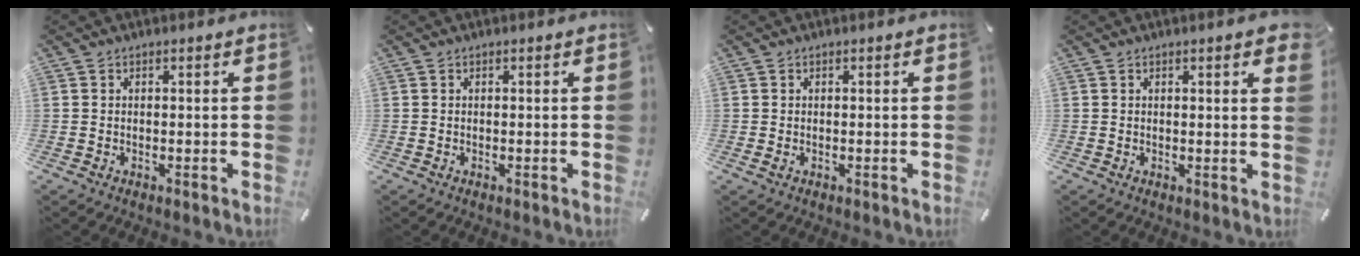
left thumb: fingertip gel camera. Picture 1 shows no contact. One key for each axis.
{"total": 0.0}
{"total": 0.7, "fx": 0.0, "fy": 0.2, "fz": 0.6, "tx": -0.011, "ty": -0.001, "tz": 0.000}
{"total": 2.9, "fx": 1.3, "fy": 0.7, "fz": 2.5, "tx": -0.034, "ty": -0.003, "tz": 0.018}